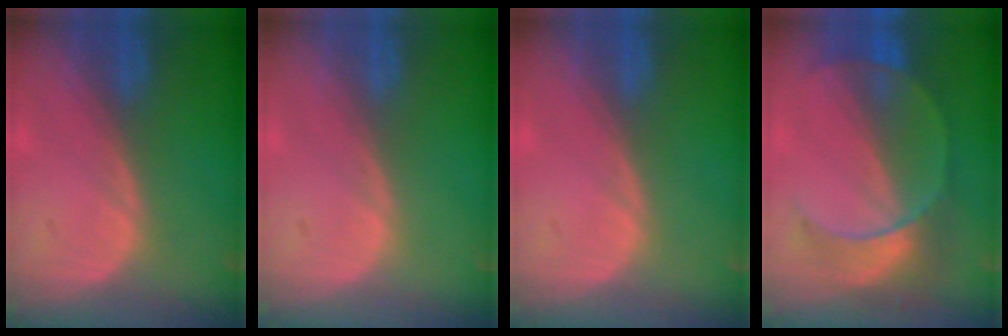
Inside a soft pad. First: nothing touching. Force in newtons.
{"total": 0.0}
{"total": 0.0}
{"total": 7.3, "press": 7.3, "slide": 0.2}